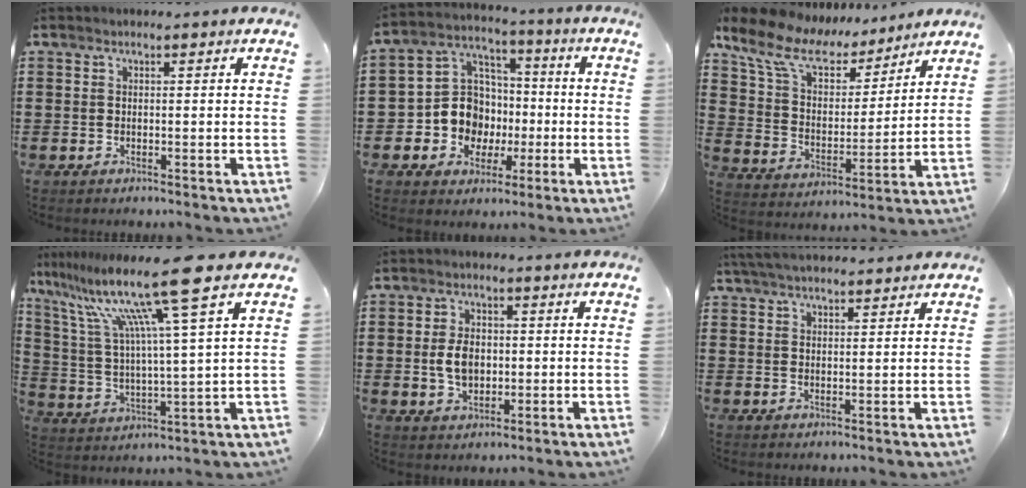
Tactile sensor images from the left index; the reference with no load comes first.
{"total": 10.4, "force": [-1.4, 9.8, 3.2], "torque": [-0.109, 0.009, -0.020]}
{"total": 10.4, "force": [8.5, 4.0, 4.5], "torque": [-0.130, -0.042, 0.150]}
{"total": 15.4, "force": [9.8, 0.6, 11.9], "torque": [-0.256, -0.042, 0.154]}
{"total": 5.4, "force": [-0.2, 3.6, 4.0], "torque": [-0.087, 0.002, -0.011]}
{"total": 3.9, "force": [3.6, 0.3, 1.4], "torque": [-0.037, -0.001, 0.068]}